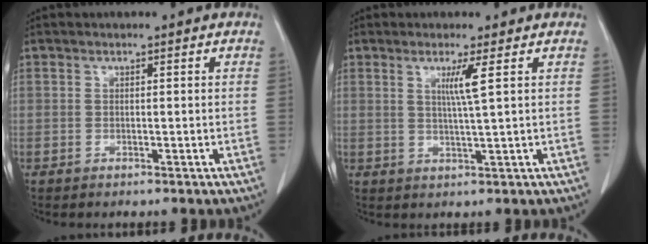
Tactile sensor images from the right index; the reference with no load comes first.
{"total": 3.5, "force": [1.2, -1.0, 3.1], "torque": [-0.060, -0.006, 0.023]}